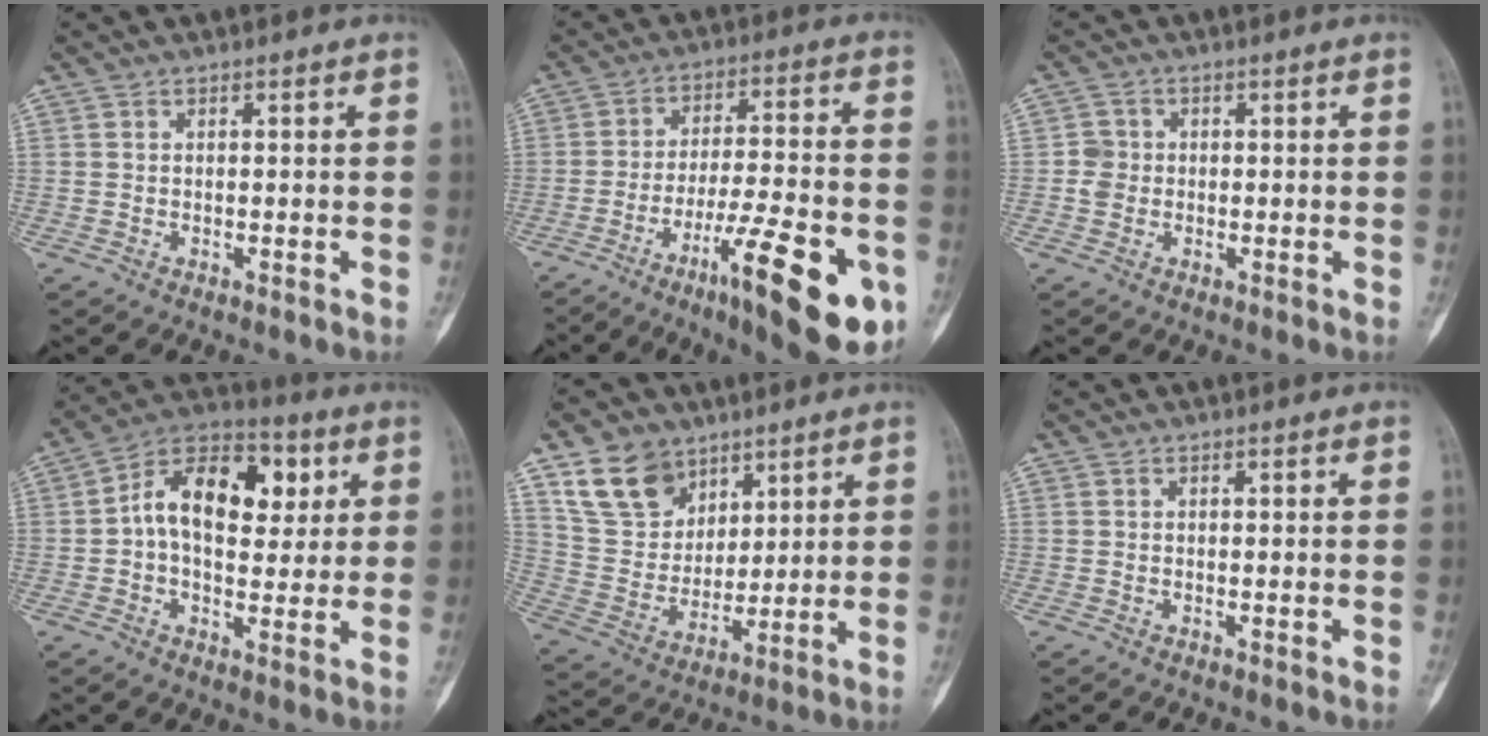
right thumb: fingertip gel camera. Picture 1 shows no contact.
{"total": 20.5, "force": [-8.9, 4.8, 17.8], "torque": [-0.247, 0.030, -0.130]}
{"total": 2.9, "force": [-0.2, 2.7, 1.0], "torque": [-0.004, 0.007, -0.006]}
{"total": 16.1, "force": [3.2, 9.9, 12.2], "torque": [-0.161, 0.017, 0.042]}
{"total": 13.2, "force": [8.2, 9.1, 4.8], "torque": [-0.064, -0.037, 0.164]}
{"total": 0.0}